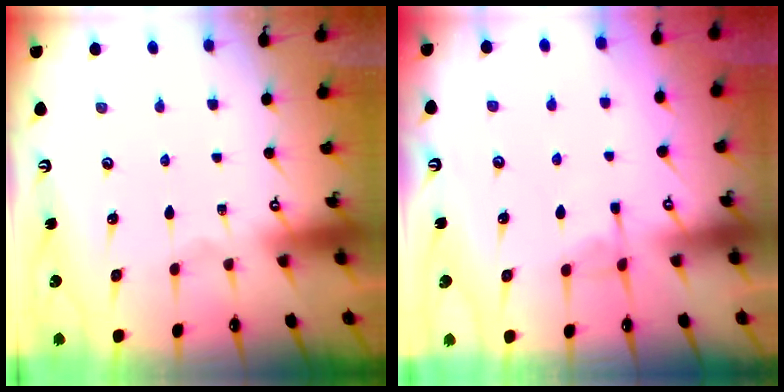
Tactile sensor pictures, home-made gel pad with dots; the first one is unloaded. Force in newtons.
{"total": 3.8, "press": 3.8, "slide": 0.5}